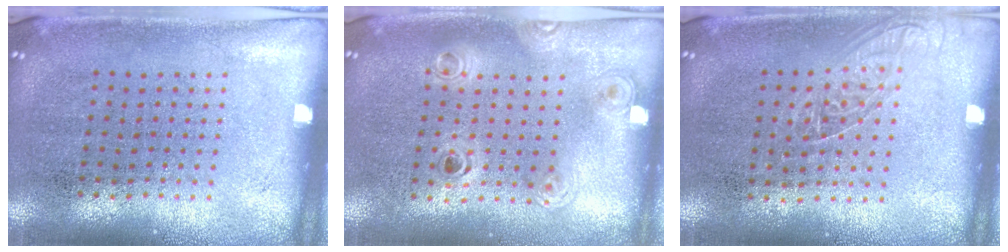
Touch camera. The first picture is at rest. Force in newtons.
{"total": 1.2, "press": 1.0, "slide": 0.7}
{"total": 1.2, "press": 1.1, "slide": 0.5}